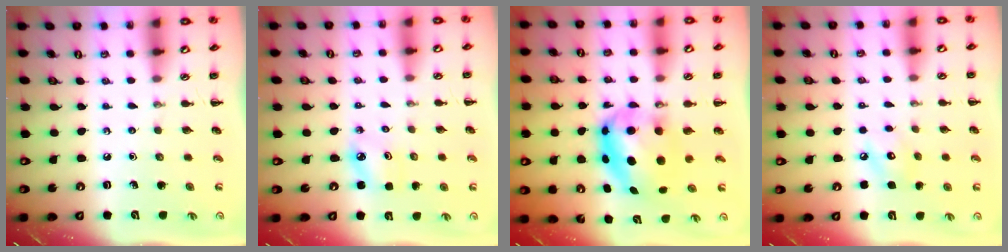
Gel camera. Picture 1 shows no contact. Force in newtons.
{"total": 3.1, "press": 3.0, "slide": 0.5}
{"total": 7.5, "press": 7.3, "slide": 1.6}
{"total": 6.7, "press": 6.7, "slide": 0.4}